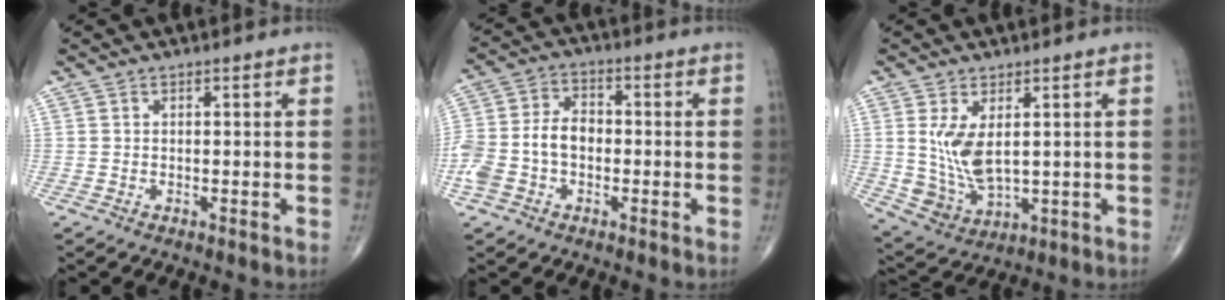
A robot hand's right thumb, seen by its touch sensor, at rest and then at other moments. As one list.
[{"total": 10.7, "force": [-2.1, 7.4, 7.5], "torque": [-0.153, 0.035, -0.046]}, {"total": 9.1, "force": [1.6, 5.1, 7.3], "torque": [-0.136, -0.019, 0.052]}]